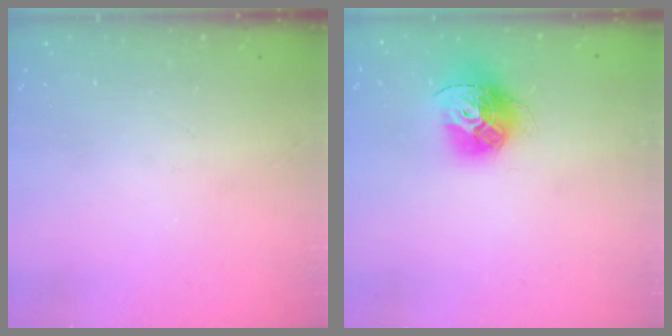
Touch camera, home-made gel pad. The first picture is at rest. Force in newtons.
{"total": 13.9, "press": 13.8, "slide": 1.4}